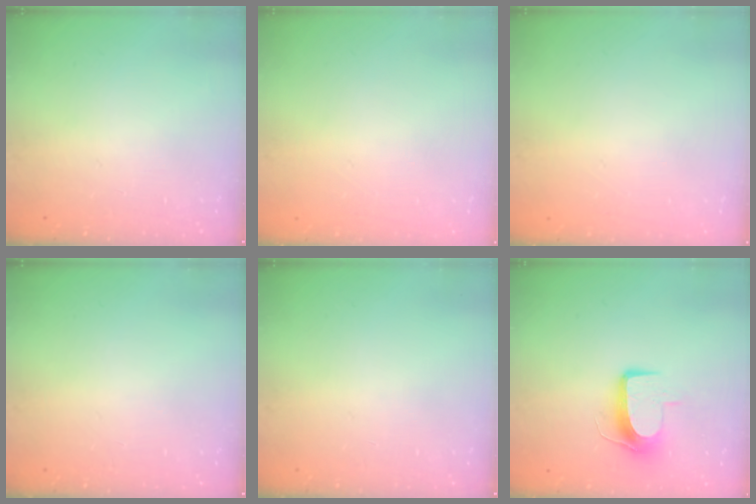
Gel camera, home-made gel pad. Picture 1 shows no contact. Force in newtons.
{"total": 0.0}
{"total": 0.0}
{"total": 0.0}
{"total": 0.0}
{"total": 9.1, "press": 9.1, "slide": 0.1}